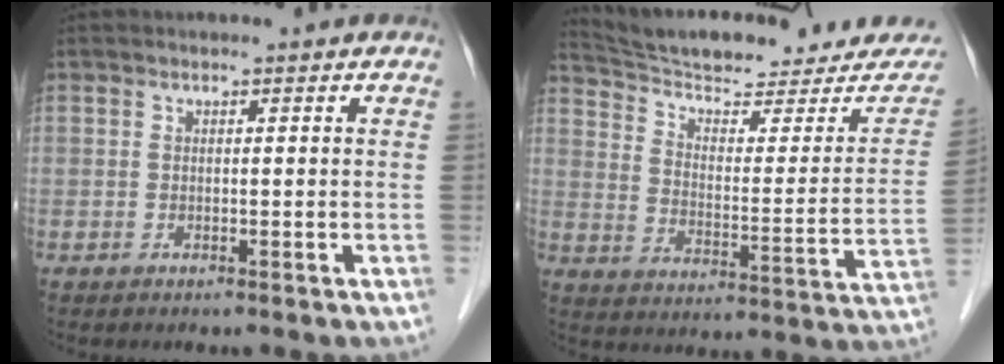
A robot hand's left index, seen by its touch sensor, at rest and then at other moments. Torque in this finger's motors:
{"motor_torque": [-1.14, -1.00, -1.06, -0.04]}